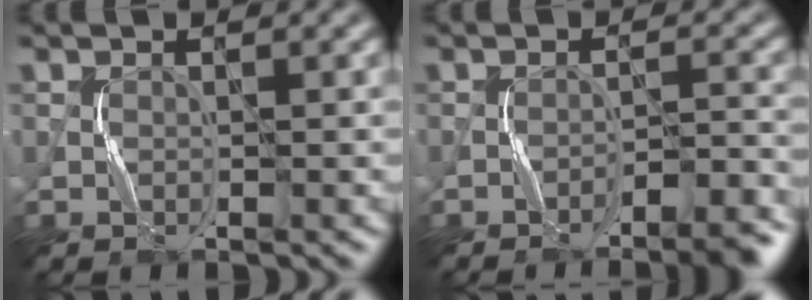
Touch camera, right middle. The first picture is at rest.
{"total": 4.7, "force": [-3.7, 0.6, 2.8], "torque": [-0.042, 0.015, -0.052]}